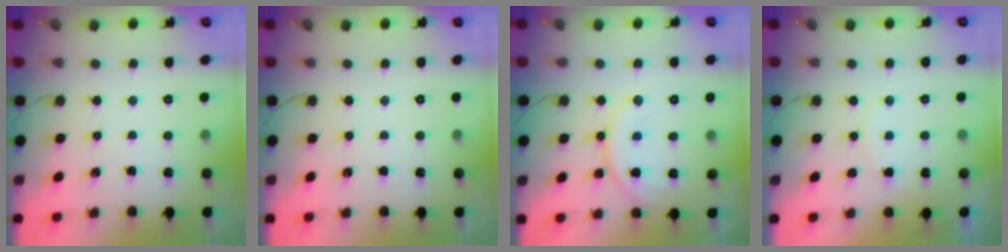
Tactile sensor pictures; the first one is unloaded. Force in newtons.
{"total": 0.0}
{"total": 10.5, "press": 10.5, "slide": 0.8}
{"total": 5.6, "press": 5.6, "slide": 0.5}